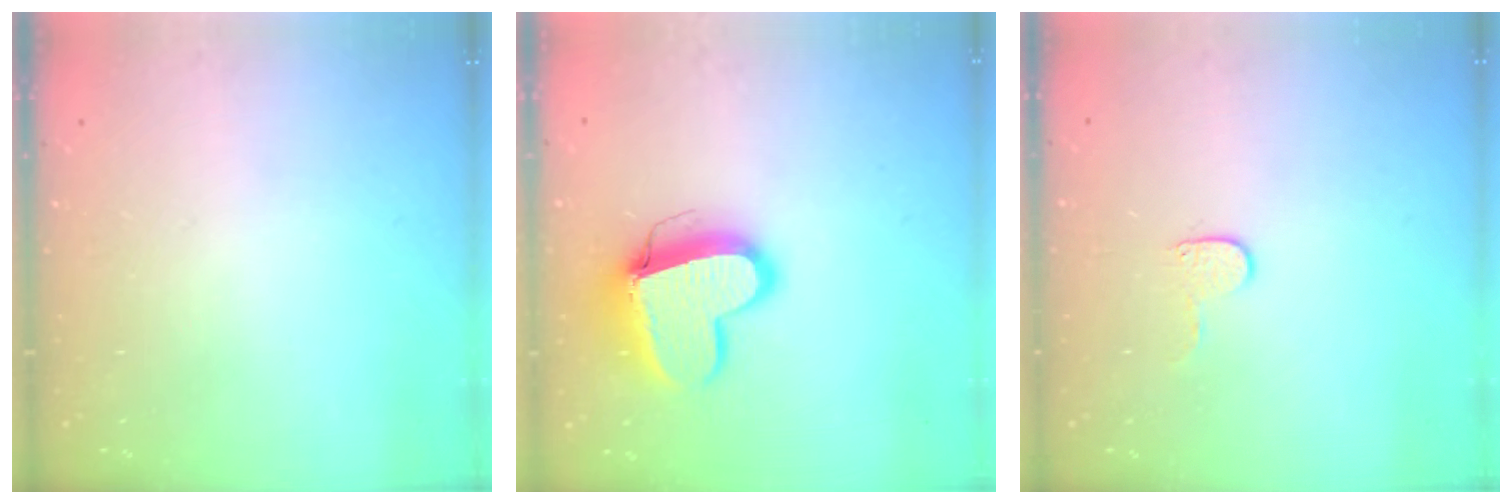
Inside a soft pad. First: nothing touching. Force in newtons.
{"total": 13.3, "press": 13.2, "slide": 1.3}
{"total": 3.8, "press": 3.8, "slide": 0.4}